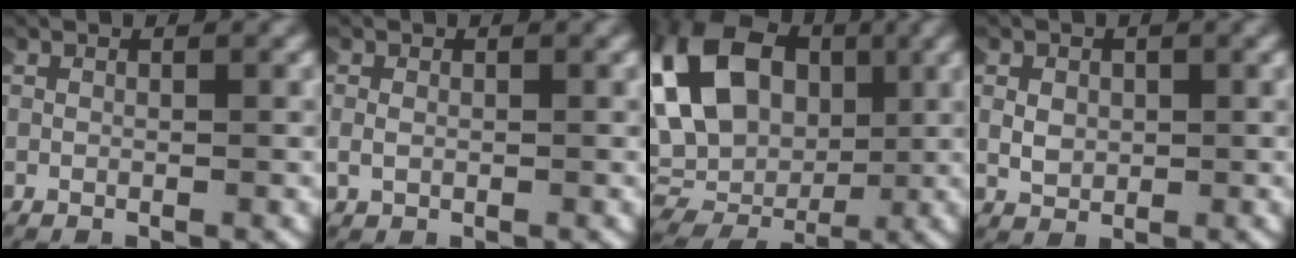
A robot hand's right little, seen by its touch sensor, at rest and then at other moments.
{"total": 0.9, "force": [0.0, 0.6, 0.6], "torque": [-0.022, 0.002, 0.002]}
{"total": 14.2, "force": [0.9, 11.2, 8.6], "torque": [-0.198, -0.030, 0.027]}
{"total": 1.4, "force": [0.1, 1.2, 0.8], "torque": [-0.025, -0.001, 0.006]}